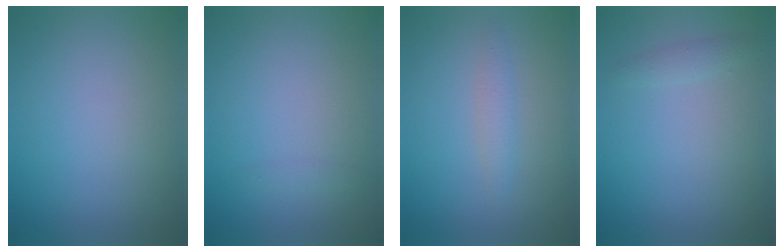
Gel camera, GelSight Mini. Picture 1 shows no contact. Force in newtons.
{"total": 0.6, "press": 0.6, "slide": 0.1}
{"total": 1.4, "press": 1.4, "slide": 0.0}
{"total": 1.0, "press": 1.0, "slide": 0.0}